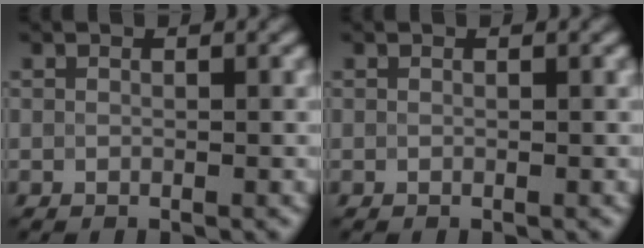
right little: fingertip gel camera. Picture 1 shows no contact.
{"total": 0.0}